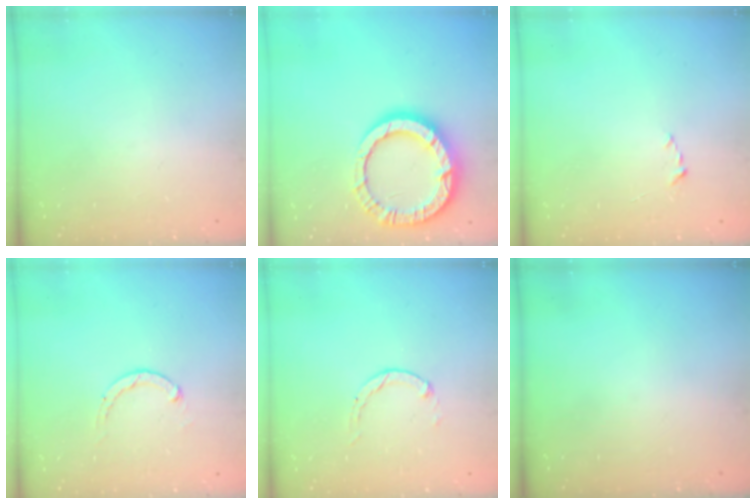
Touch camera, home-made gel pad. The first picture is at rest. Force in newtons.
{"total": 14.0, "press": 14.0, "slide": 1.3}
{"total": 2.2, "press": 2.1, "slide": 0.3}
{"total": 1.8, "press": 1.7, "slide": 0.5}
{"total": 0.7, "press": 0.6, "slide": 0.2}
{"total": 0.0}